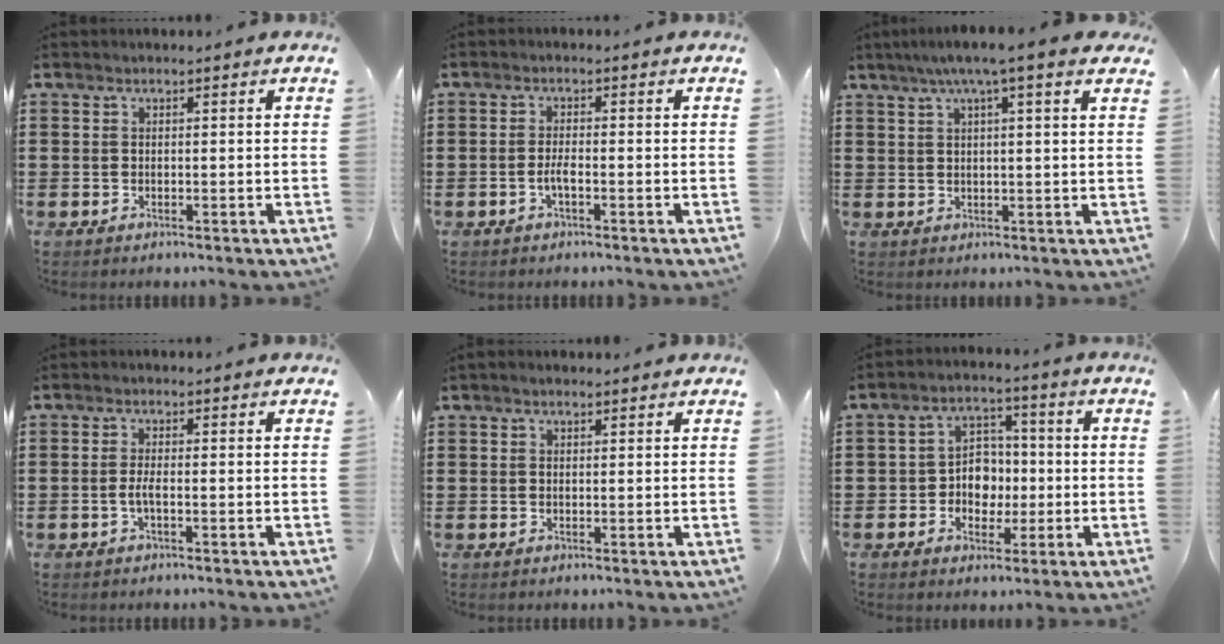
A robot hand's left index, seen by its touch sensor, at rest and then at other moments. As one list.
[{"total": 2.0, "force": [-0.9, 0.3, 1.8], "torque": [-0.042, -0.003, -0.017]}, {"total": 5.1, "force": [3.1, -0.2, 4.1], "torque": [-0.086, 0.000, 0.052]}, {"total": 1.9, "force": [-0.6, 0.2, 1.8], "torque": [-0.041, -0.004, -0.013]}, {"total": 0.8, "force": [0.6, 0.2, 0.5], "torque": [-0.010, 0.003, 0.011]}, {"total": 5.8, "force": [-1.0, 5.0, 2.7], "torque": [-0.056, 0.013, -0.021]}]